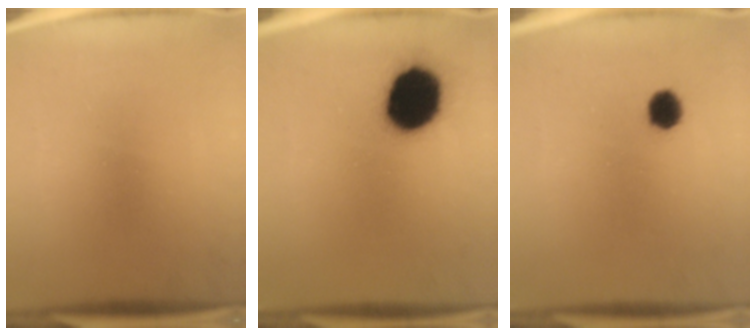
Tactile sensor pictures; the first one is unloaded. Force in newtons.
{"total": 17.3}
{"total": 3.9}